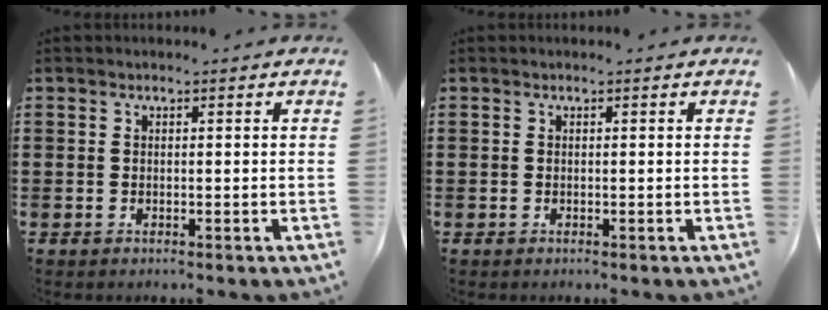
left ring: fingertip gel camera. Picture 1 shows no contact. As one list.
[{"total": 0.0}]